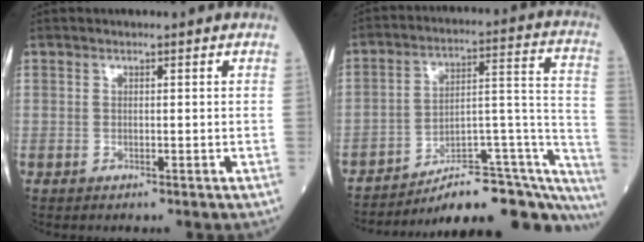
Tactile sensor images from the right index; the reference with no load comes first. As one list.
[{"total": 23.3, "force": [-19.8, 4.6, 11.4], "torque": [-0.072, 0.053, -0.270]}]